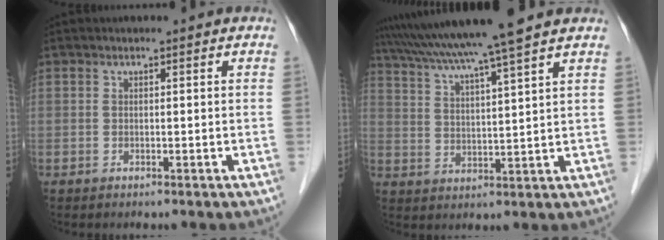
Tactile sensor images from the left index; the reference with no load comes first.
{"total": 13.3, "force": [11.1, -1.6, 7.1], "torque": [-0.125, 0.015, 0.175]}